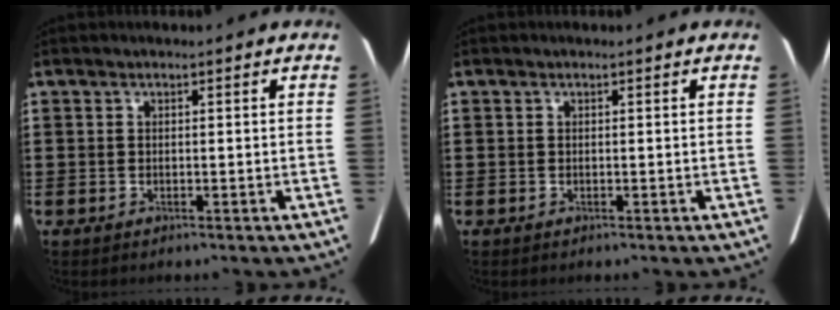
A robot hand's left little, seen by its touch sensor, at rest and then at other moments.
{"total": 0.0}